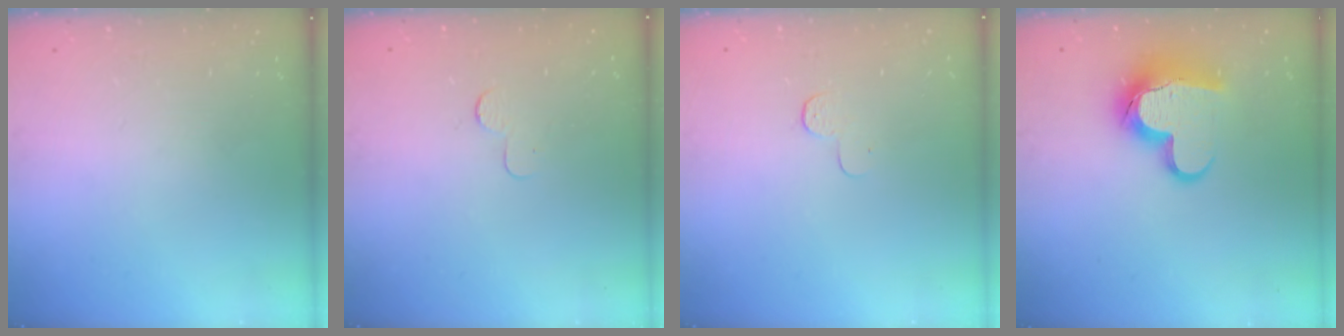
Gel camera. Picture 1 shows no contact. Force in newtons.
{"total": 2.3, "press": 2.3, "slide": 0.2}
{"total": 3.9, "press": 3.9, "slide": 0.4}
{"total": 14.3, "press": 14.3, "slide": 1.1}